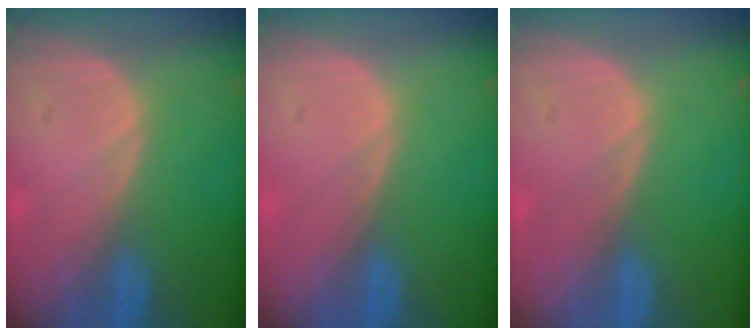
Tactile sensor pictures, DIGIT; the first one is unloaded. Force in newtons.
{"total": 0.0}
{"total": 0.0}